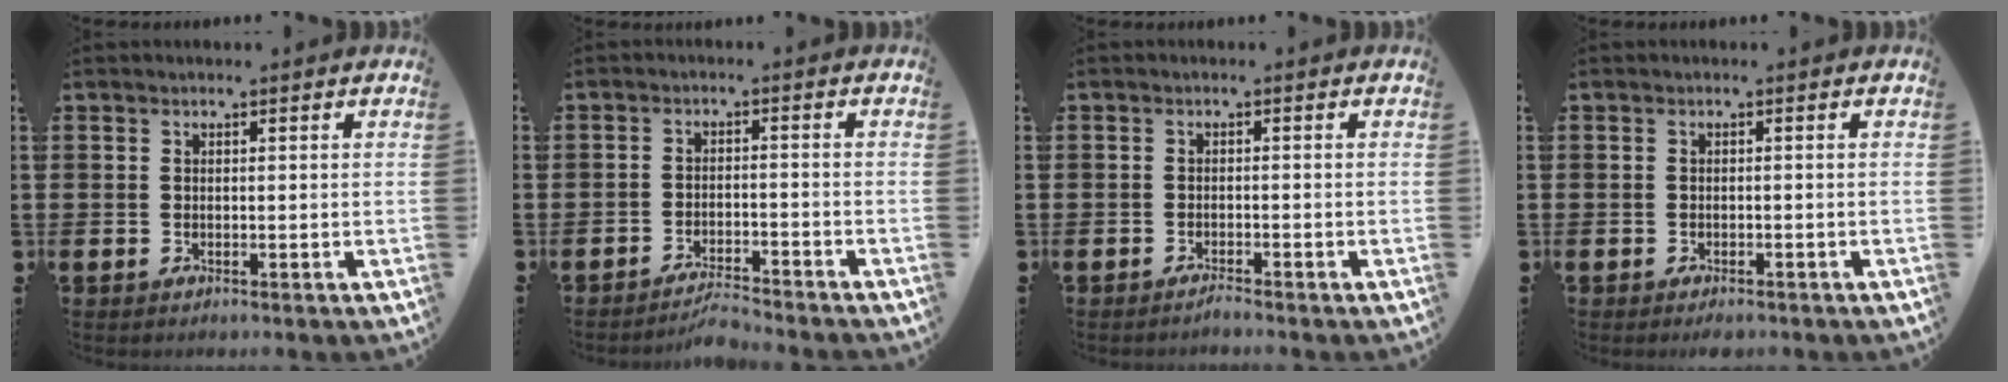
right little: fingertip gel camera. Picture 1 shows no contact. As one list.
[{"total": 2.9, "force": [-2.9, 0.0, 0.4], "torque": [-0.010, 0.005, -0.060]}, {"total": 1.0, "force": [-0.9, -0.1, 0.2], "torque": [-0.004, -0.002, -0.019]}, {"total": 0.7, "force": [-0.6, 0.1, 0.2], "torque": [-0.006, -0.003, -0.013]}]